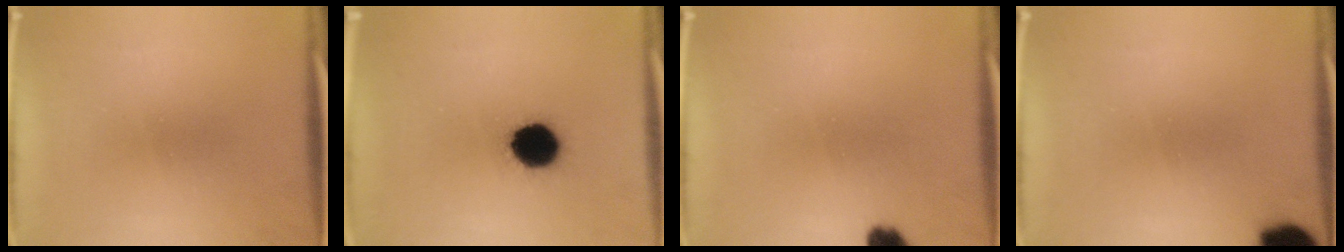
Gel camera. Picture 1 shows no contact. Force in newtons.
{"total": 11.0}
{"total": 5.4}
{"total": 11.1}